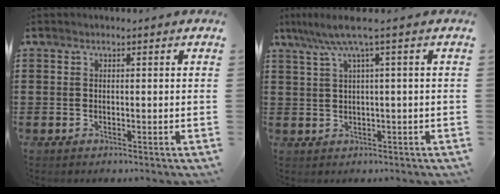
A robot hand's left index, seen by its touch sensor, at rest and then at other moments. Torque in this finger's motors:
{"motor_torque": [0.16, -0.37, 0.22, 0.12]}